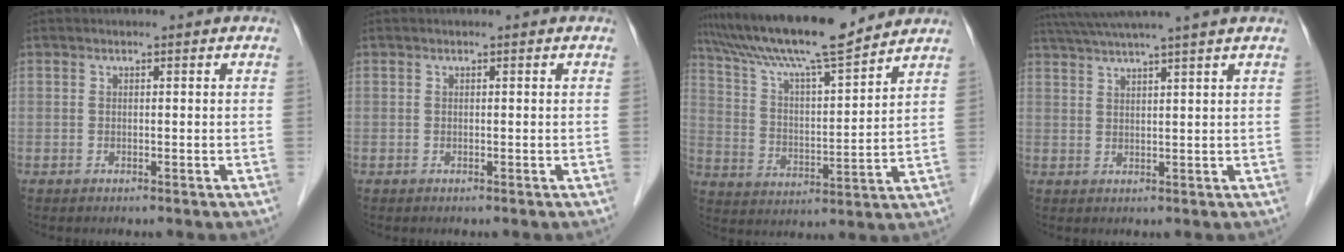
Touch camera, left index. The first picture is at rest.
{"total": 0.0}
{"total": 15.9, "force": [14.1, 0.9, 7.4], "torque": [-0.135, 0.007, 0.236]}
{"total": 10.3, "force": [8.7, -1.8, 5.2], "torque": [-0.087, 0.022, 0.123]}